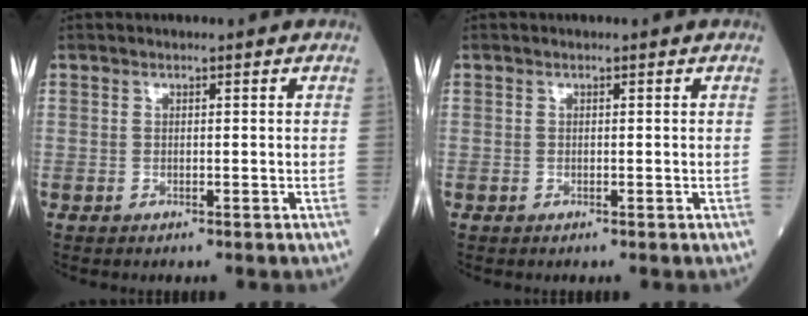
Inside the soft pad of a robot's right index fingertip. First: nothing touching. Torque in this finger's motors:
{"motor_torque": [-0.07, -0.03, -0.03, -0.01]}